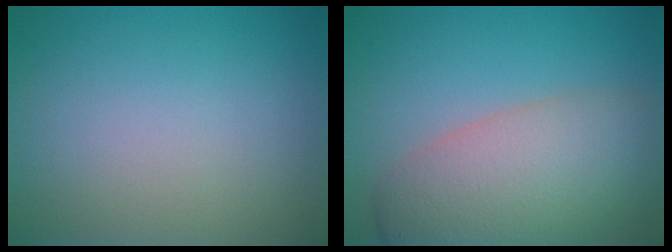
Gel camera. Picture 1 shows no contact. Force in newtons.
{"total": 9.3, "press": 9.3, "slide": 0.7}